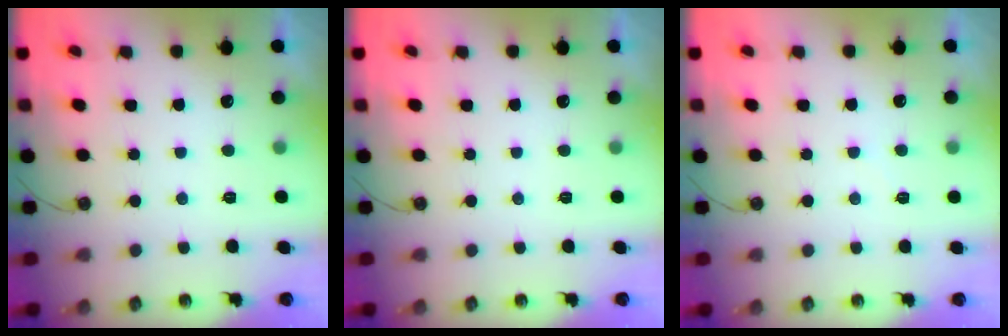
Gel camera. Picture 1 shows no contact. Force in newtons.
{"total": 0.0}
{"total": 2.2, "press": 2.2, "slide": 0.4}